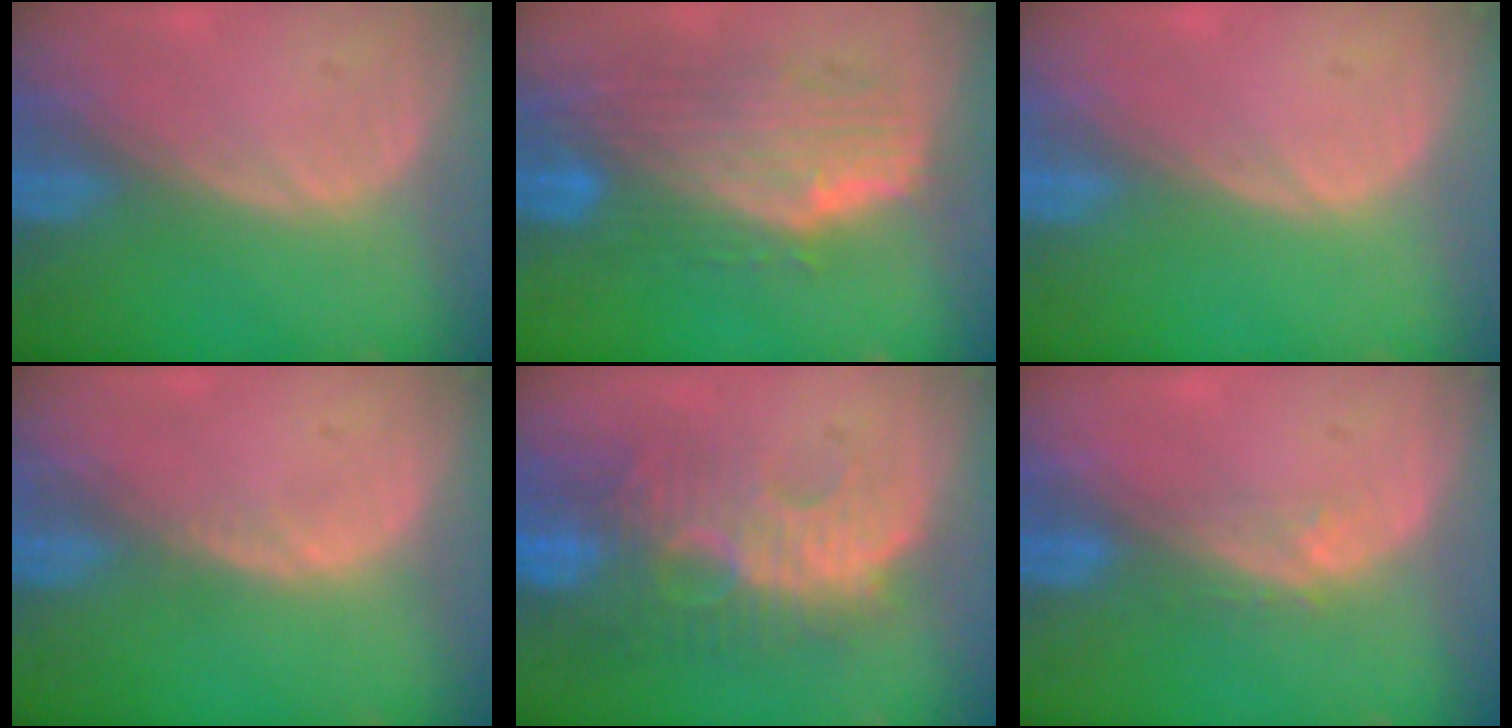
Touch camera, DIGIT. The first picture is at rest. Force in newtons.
{"total": 10.0, "press": 8.9, "slide": 4.7}
{"total": 0.0}
{"total": 0.7, "press": 0.6, "slide": 0.3}
{"total": 10.6, "press": 9.9, "slide": 3.8}
{"total": 2.8, "press": 2.1, "slide": 1.7}